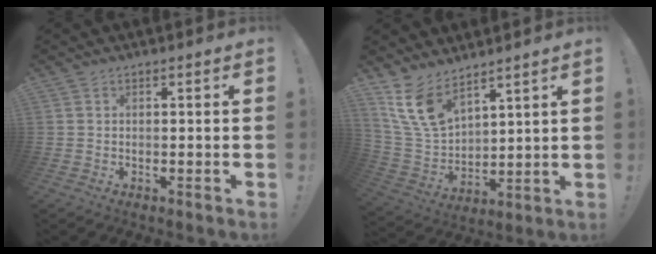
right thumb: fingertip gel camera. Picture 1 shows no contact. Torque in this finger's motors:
{"motor_torque": [-0.14, 0.54, 0.10, 0.44, 0.15]}